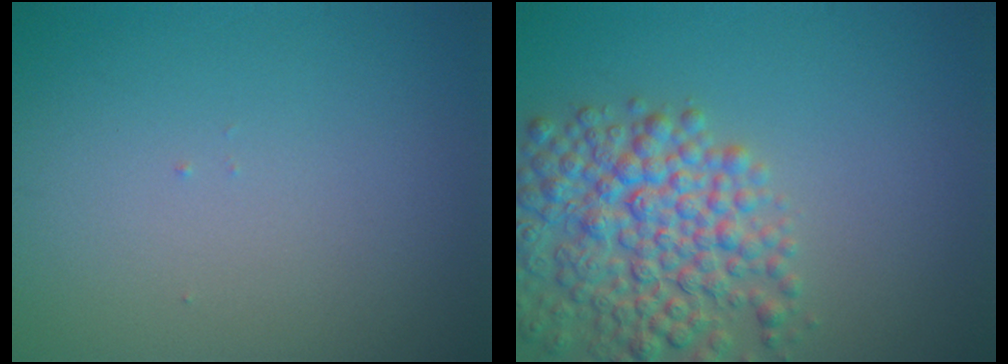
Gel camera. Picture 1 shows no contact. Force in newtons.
{"total": 7.1, "press": 7.1, "slide": 0.3}